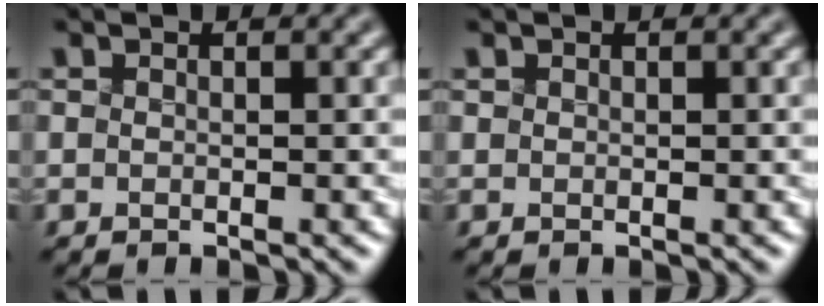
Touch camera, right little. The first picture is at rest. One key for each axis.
{"total": 0.5, "fx": 0.3, "fy": 0.4, "fz": 0.2, "tx": -0.010, "ty": 0.006, "tz": 0.010}